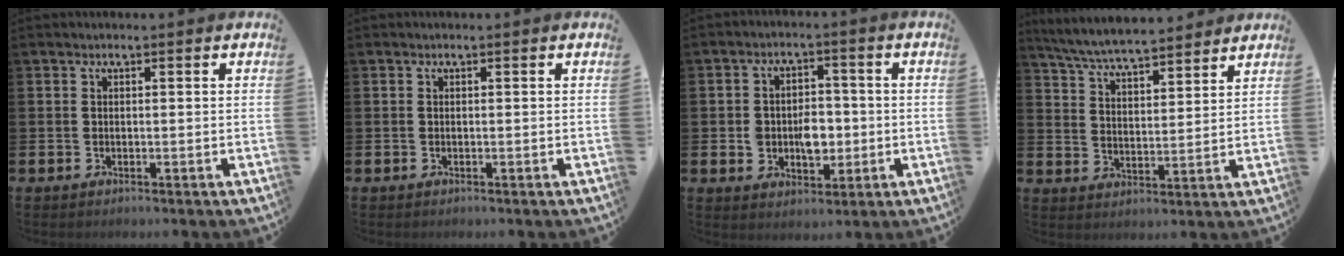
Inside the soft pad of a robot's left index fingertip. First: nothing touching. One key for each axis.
{"total": 0.0}
{"total": 4.8, "fx": -0.9, "fy": 3.7, "fz": 3.0, "tx": -0.051, "ty": 0.007, "tz": -0.023}
{"total": 6.5, "fx": 6.3, "fy": 0.5, "fz": 1.5, "tx": -0.058, "ty": -0.035, "tz": 0.113}